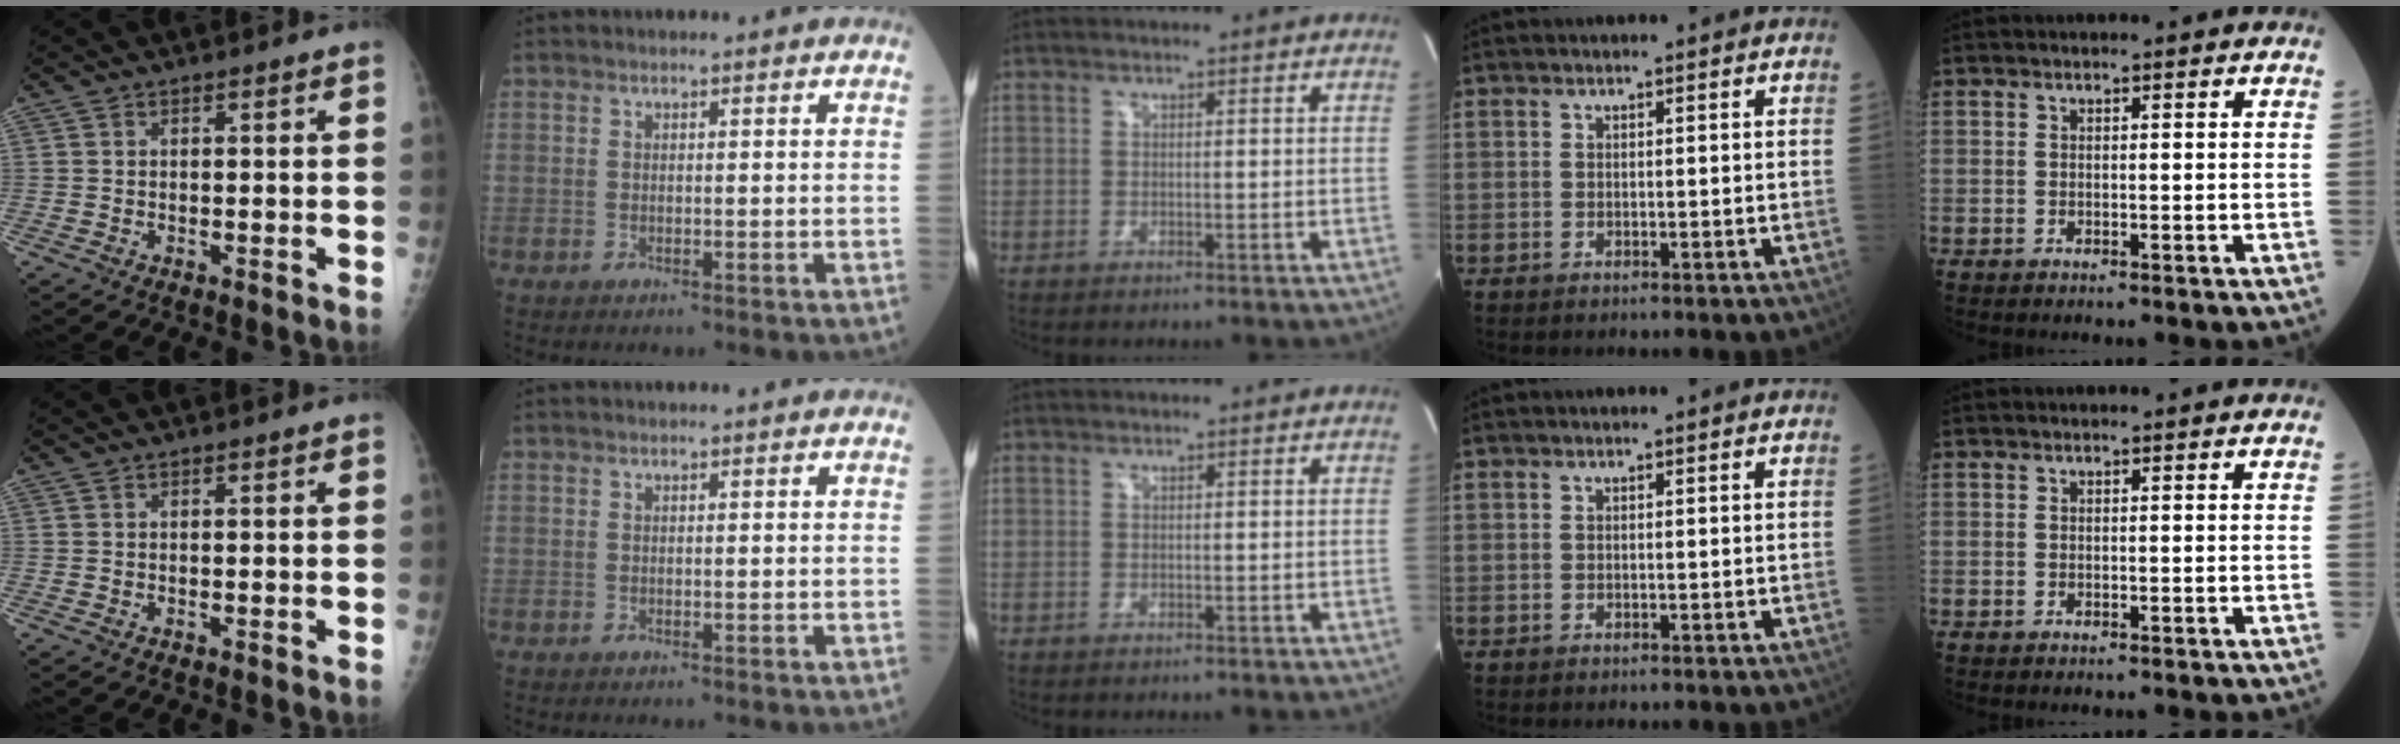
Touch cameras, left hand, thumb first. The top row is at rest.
{}